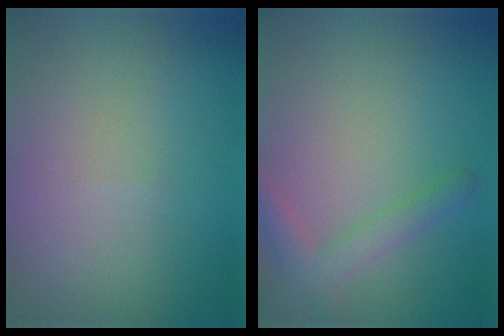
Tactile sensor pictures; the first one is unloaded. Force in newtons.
{"total": 2.6, "press": 2.6, "slide": 0.2}